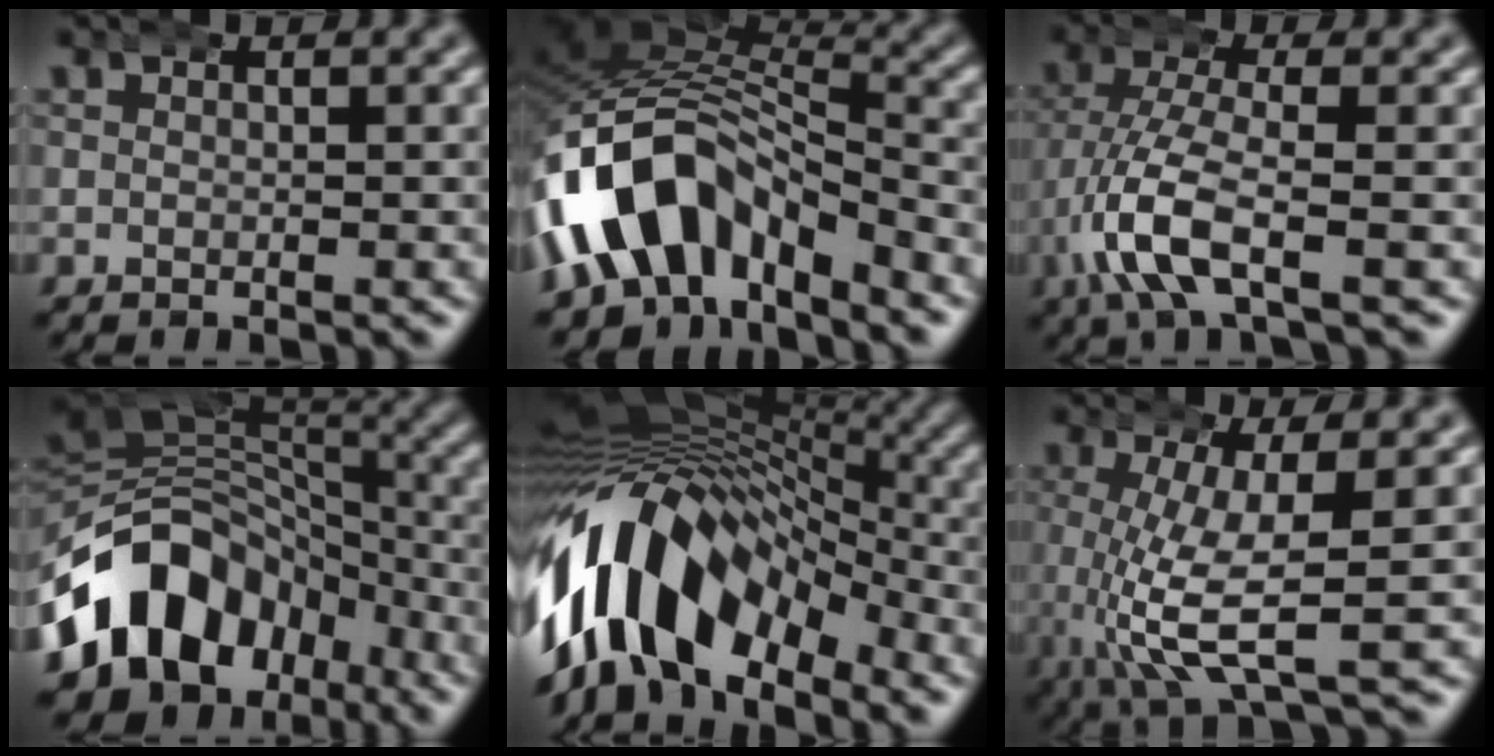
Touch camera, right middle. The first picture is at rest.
{"total": 11.4, "force": [-2.4, 7.8, 8.0], "torque": [-0.194, -0.029, -0.026]}
{"total": 5.6, "force": [-1.2, 2.1, 5.0], "torque": [-0.131, -0.022, -0.008]}
{"total": 14.7, "force": [-4.4, 11.2, 8.5], "torque": [-0.165, -0.034, -0.059]}
{"total": 18.2, "force": [-2.2, 12.4, 13.2], "torque": [-0.241, -0.006, -0.031]}
{"total": 8.1, "force": [-0.8, 2.6, 7.7], "torque": [-0.151, -0.026, 0.006]}